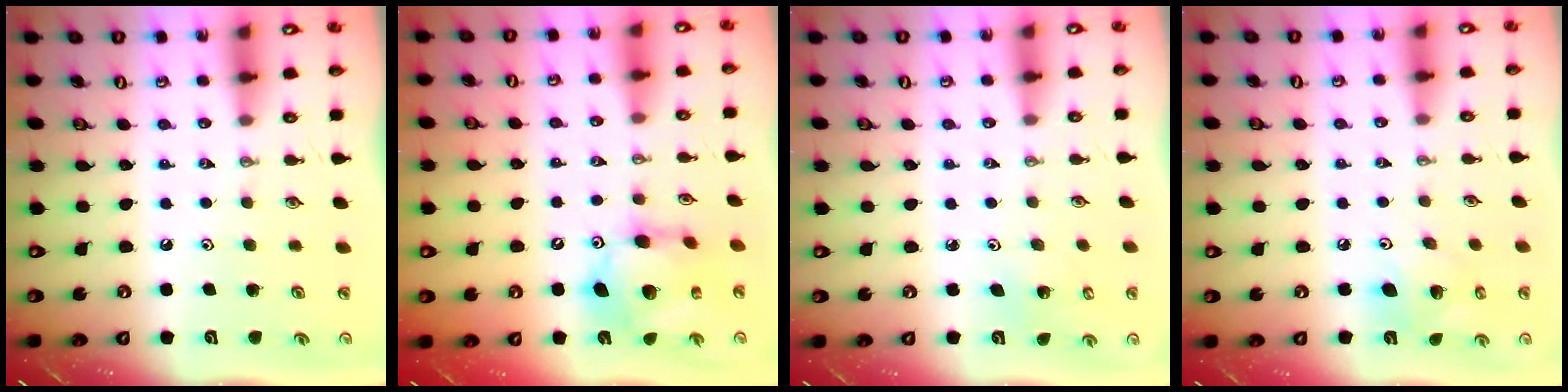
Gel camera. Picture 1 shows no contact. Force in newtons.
{"total": 13.8, "press": 13.7, "slide": 1.2}
{"total": 2.0, "press": 2.0, "slide": 0.1}
{"total": 9.0, "press": 8.8, "slide": 1.8}